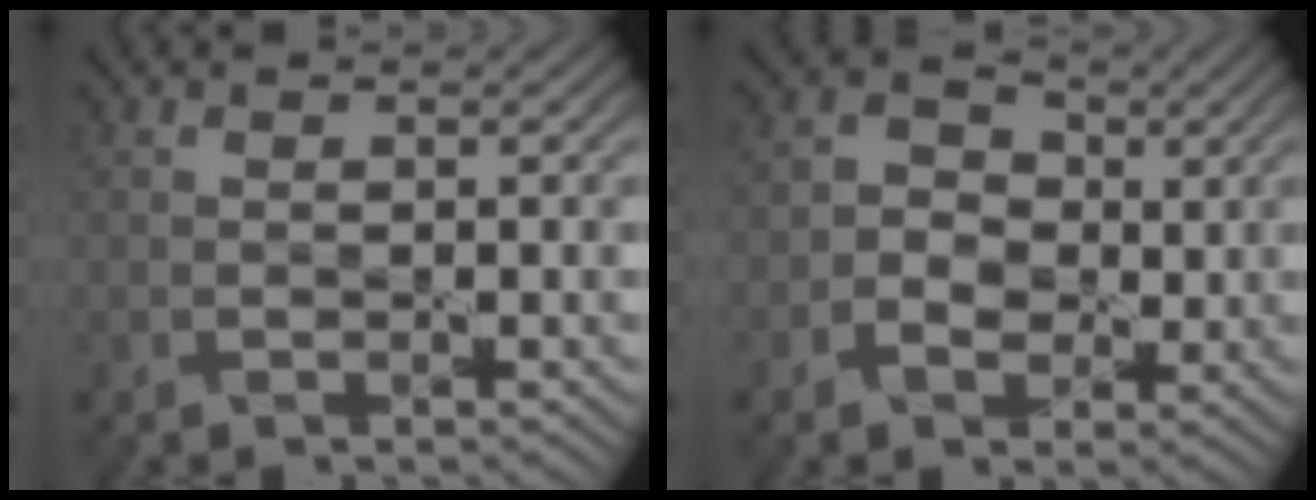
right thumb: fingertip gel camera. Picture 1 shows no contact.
{"total": 4.2, "force": [-0.6, 3.5, 2.2], "torque": [-0.039, 0.007, -0.022]}